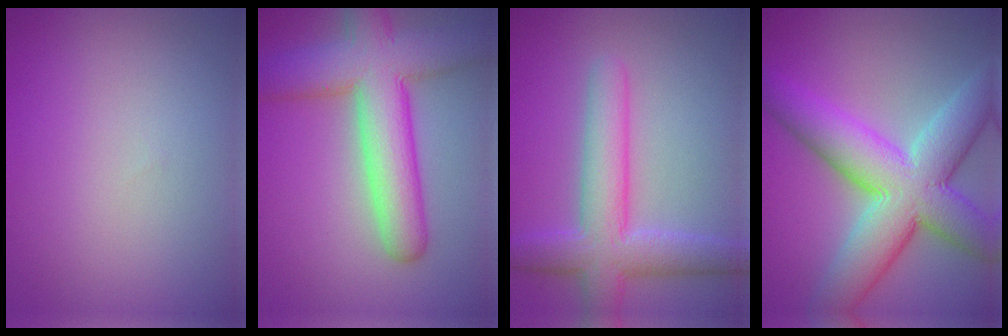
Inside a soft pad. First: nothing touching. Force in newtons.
{"total": 9.1, "press": 9.1, "slide": 0.4}
{"total": 5.9, "press": 5.9, "slide": 0.3}
{"total": 10.6, "press": 10.6, "slide": 0.8}